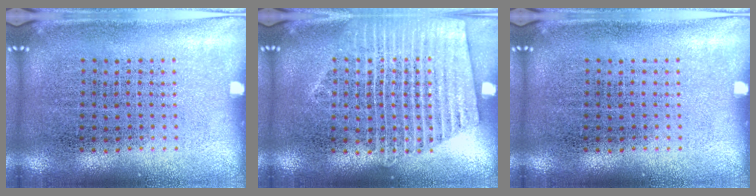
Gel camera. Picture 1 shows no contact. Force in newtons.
{"total": 1.6, "press": 1.6, "slide": 0.2}
{"total": 0.0}